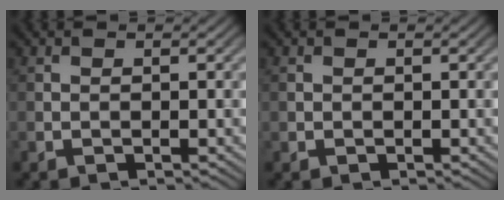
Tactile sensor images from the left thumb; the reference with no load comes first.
{"total": 0.5, "force": [0.1, 0.5, 0.1], "torque": [0.002, -0.003, 0.001]}